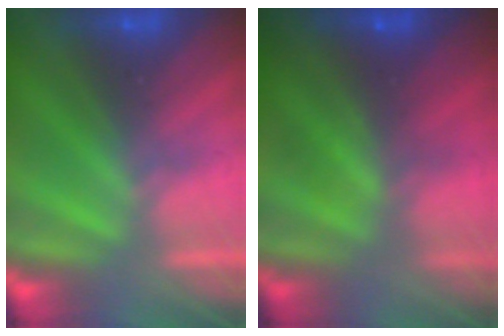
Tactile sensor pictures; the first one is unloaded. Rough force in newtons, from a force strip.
{"total": 7.7}